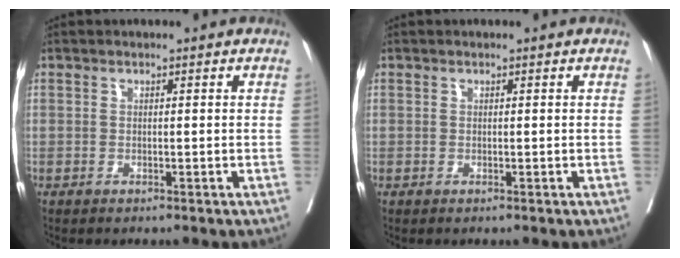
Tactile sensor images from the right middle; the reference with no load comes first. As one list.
[{"total": 0.0}]